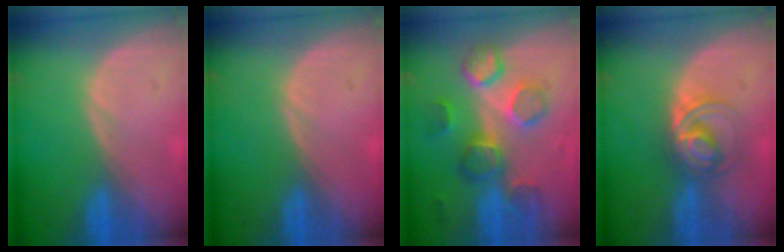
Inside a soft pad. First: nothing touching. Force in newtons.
{"total": 0.0}
{"total": 8.7, "press": 8.4, "slide": 2.0}
{"total": 6.0, "press": 5.6, "slide": 2.1}